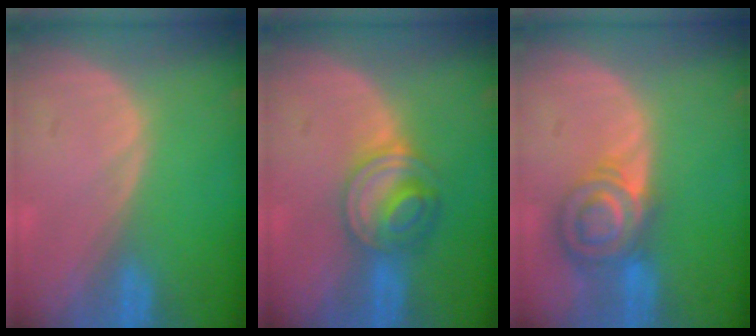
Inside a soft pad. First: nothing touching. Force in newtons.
{"total": 5.7, "press": 5.7, "slide": 0.4}
{"total": 7.0, "press": 6.4, "slide": 2.8}